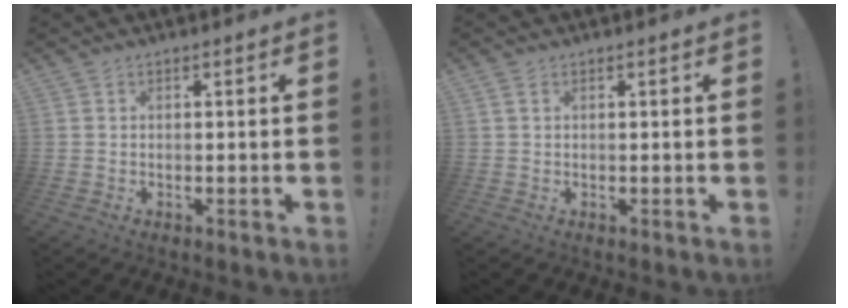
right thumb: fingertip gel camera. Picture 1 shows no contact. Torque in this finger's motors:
{"motor_torque": [0.23, -0.37, 0.14, 0.12, -0.01]}